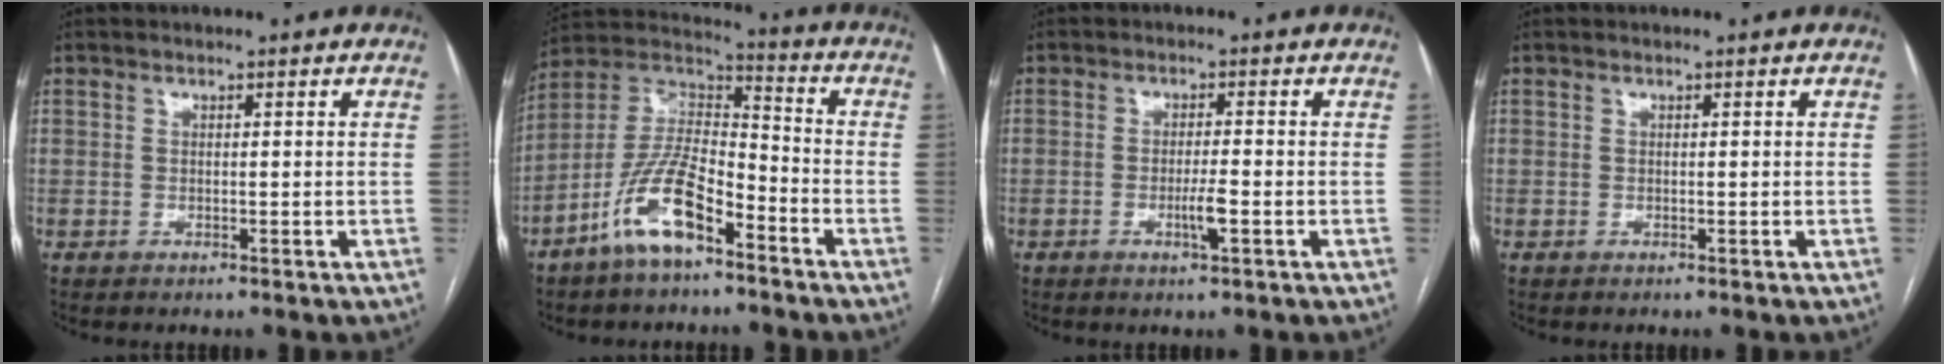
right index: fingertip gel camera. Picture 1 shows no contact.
{"total": 12.9, "force": [-7.5, 4.4, 9.5], "torque": [-0.204, 0.008, -0.141]}
{"total": 3.1, "force": [-1.1, 0.2, 2.9], "torque": [-0.055, -0.004, -0.019]}
{"total": 0.0}